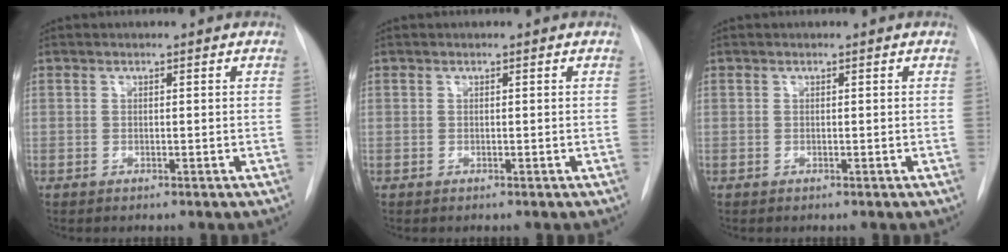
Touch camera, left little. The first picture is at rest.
{"total": 0.0}
{"total": 0.0}